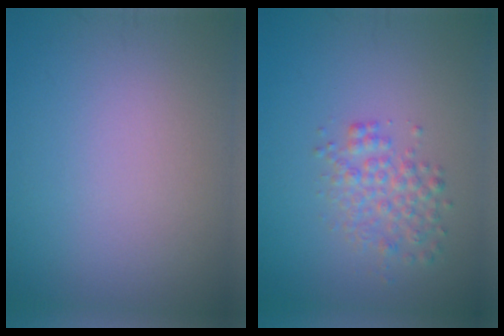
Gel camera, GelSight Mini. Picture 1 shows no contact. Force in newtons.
{"total": 2.6, "press": 2.6, "slide": 0.1}